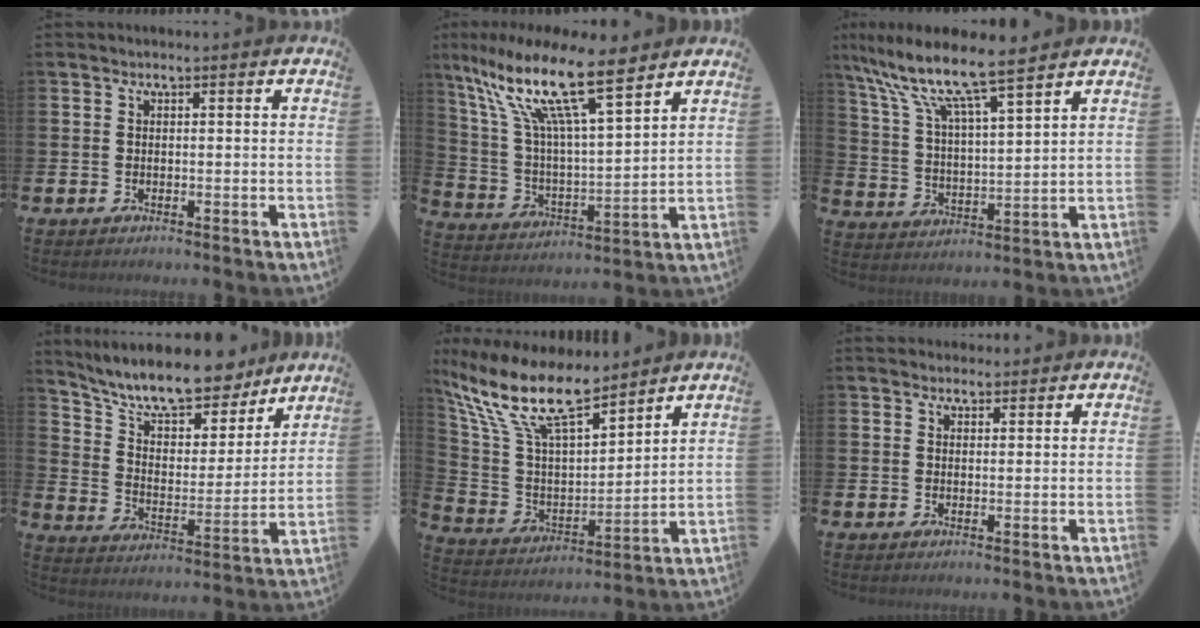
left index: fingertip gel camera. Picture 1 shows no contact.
{"total": 14.6, "force": [10.3, 3.7, 9.6], "torque": [-0.208, -0.058, 0.173]}
{"total": 9.6, "force": [8.2, 1.1, 4.7], "torque": [-0.130, -0.048, 0.139]}
{"total": 11.1, "force": [10.1, 3.1, 3.5], "torque": [-0.103, -0.070, 0.178]}
{"total": 12.8, "force": [10.7, 3.1, 6.3], "torque": [-0.168, -0.061, 0.190]}
{"total": 2.1, "force": [2.0, 0.8, 0.0], "torque": [0.009, -0.006, 0.035]}